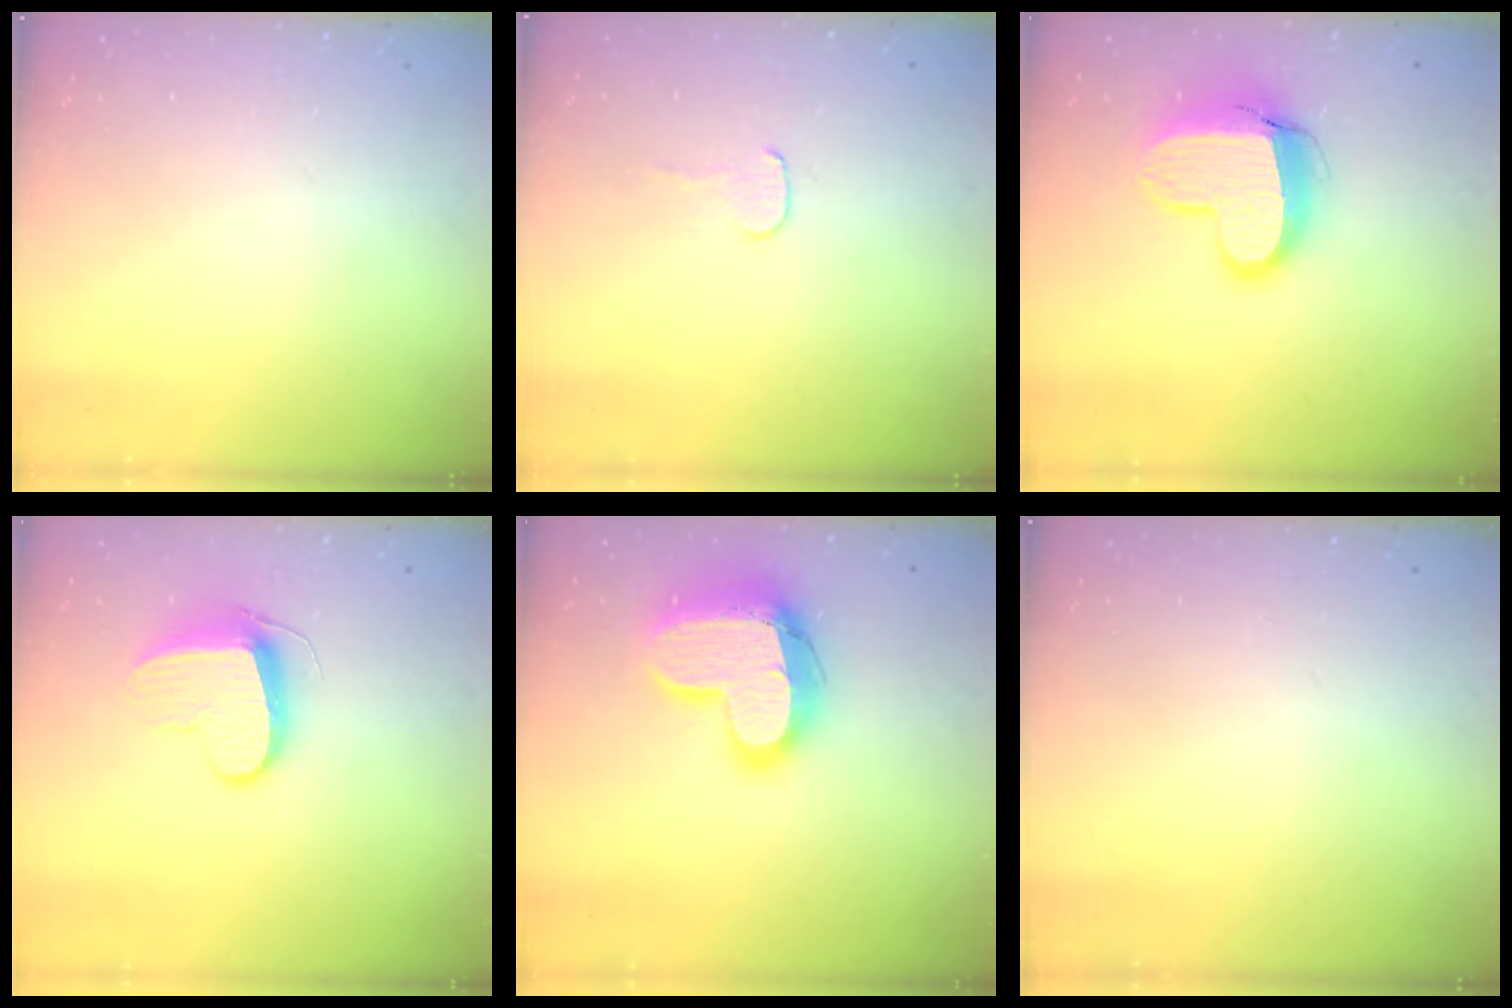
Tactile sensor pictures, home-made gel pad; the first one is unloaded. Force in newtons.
{"total": 3.7, "press": 3.6, "slide": 0.3}
{"total": 13.3, "press": 13.3, "slide": 0.9}
{"total": 9.8, "press": 9.8, "slide": 0.5}
{"total": 17.2, "press": 17.1, "slide": 1.5}
{"total": 0.0}